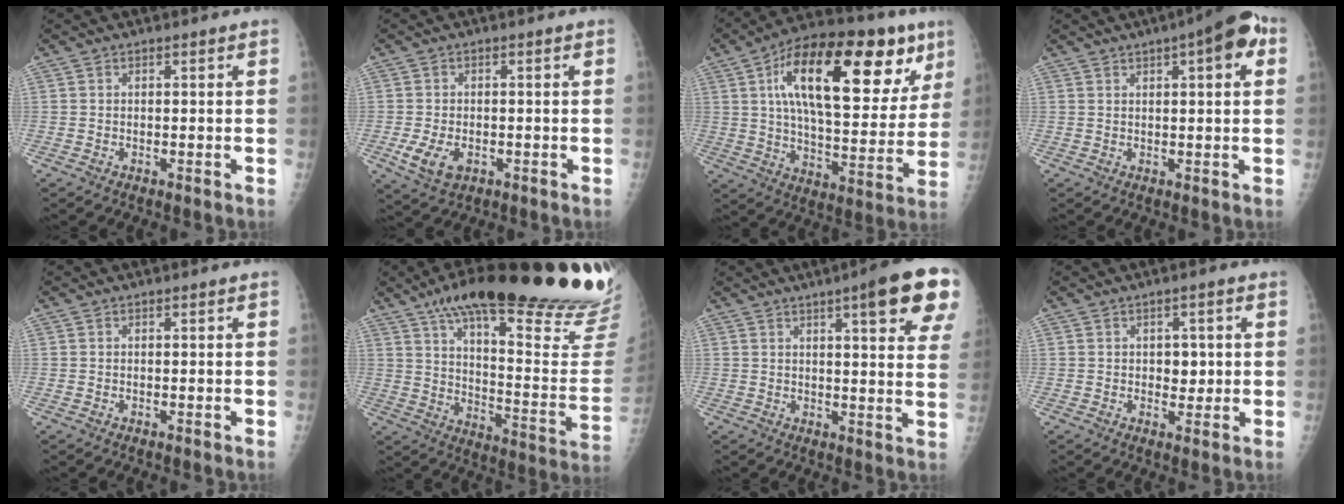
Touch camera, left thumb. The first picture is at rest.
{"total": 5.7, "force": [-1.8, 3.7, 3.9], "torque": [-0.068, -0.006, -0.027]}
{"total": 28.6, "force": [11.6, 12.3, 23.1], "torque": [-0.320, -0.001, 0.180]}
{"total": 9.1, "force": [3.9, 2.8, 7.7], "torque": [-0.080, 0.012, 0.042]}
{"total": 0.0}
{"total": 34.6, "force": [26.0, 6.2, 22.1], "torque": [-0.274, -0.124, 0.365]}
{"total": 14.8, "force": [8.1, 2.4, 12.2], "torque": [-0.134, -0.029, 0.094]}
{"total": 3.7, "force": [0.7, 2.5, 2.6], "torque": [-0.013, -0.003, 0.008]}